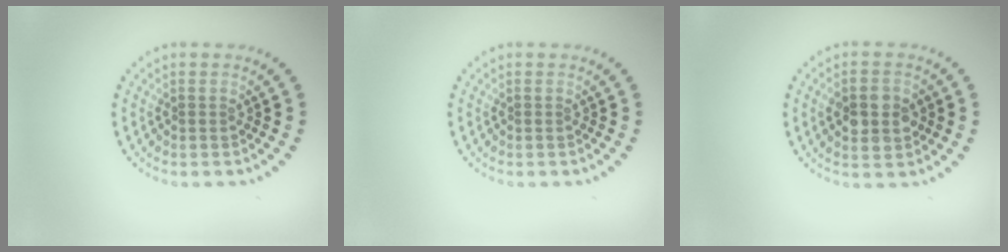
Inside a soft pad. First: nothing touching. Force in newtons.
{"total": 0.0}
{"total": 4.4, "press": 4.4, "slide": 0.1}